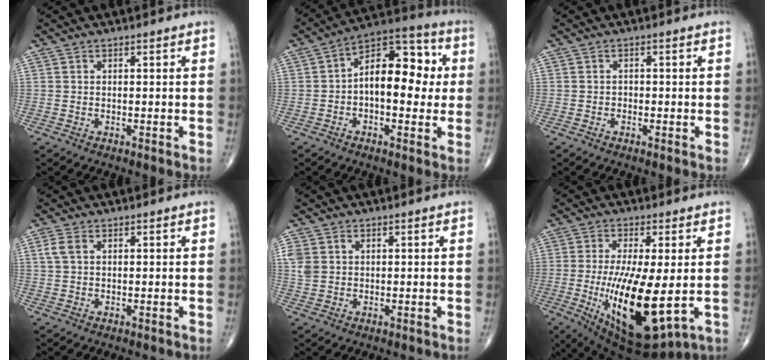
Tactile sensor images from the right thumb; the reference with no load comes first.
{"total": 14.8, "force": [0.6, 8.3, 12.2], "torque": [-0.147, 0.036, -0.004]}
{"total": 0.7, "force": [-0.4, 0.6, 0.2], "torque": [0.001, 0.003, -0.011]}
{"total": 2.5, "force": [0.8, 1.6, 1.8], "torque": [-0.048, 0.009, 0.018]}
{"total": 4.1, "force": [1.0, 3.3, 2.3], "torque": [-0.052, 0.006, 0.025]}
{"total": 17.5, "force": [-2.4, 5.8, 16.4], "torque": [-0.305, -0.031, -0.019]}